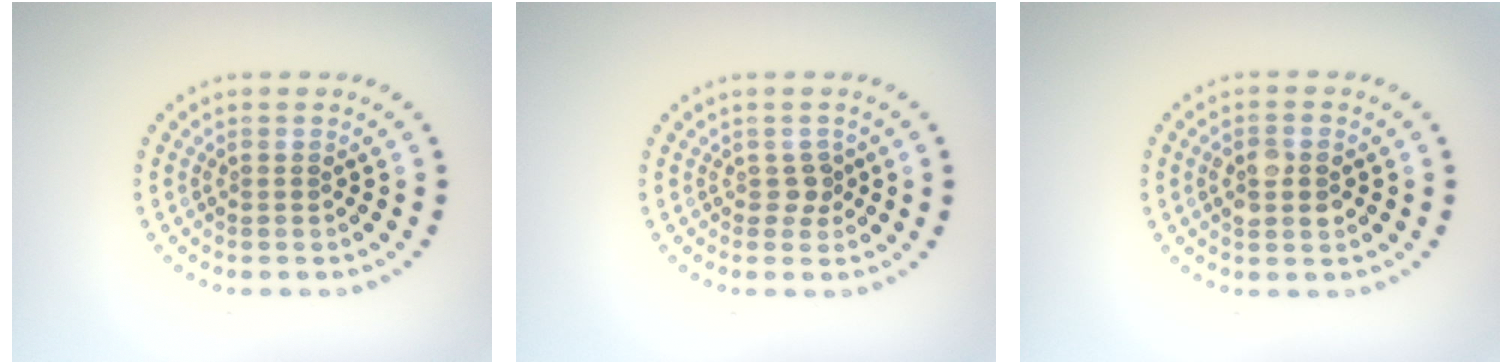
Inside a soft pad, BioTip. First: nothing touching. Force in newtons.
{"total": 1.3, "press": 1.0, "slide": 0.8}
{"total": 2.8, "press": 2.8, "slide": 0.2}